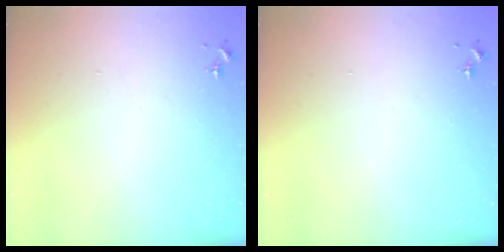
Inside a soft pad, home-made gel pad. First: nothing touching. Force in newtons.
{"total": 0.0}